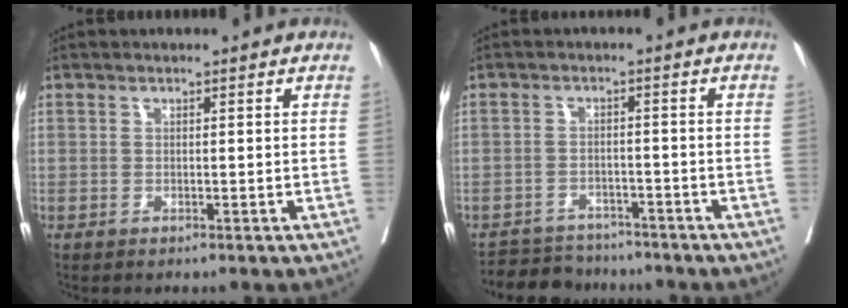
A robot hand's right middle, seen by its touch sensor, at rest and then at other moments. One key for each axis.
{"total": 7.0, "fx": -6.7, "fy": 2.2, "fz": 0.2, "tx": 0.004, "ty": 0.005, "tz": -0.101}